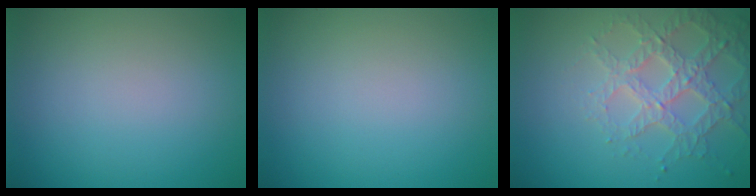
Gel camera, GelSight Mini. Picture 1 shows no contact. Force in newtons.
{"total": 0.0}
{"total": 3.7, "press": 3.7, "slide": 0.6}